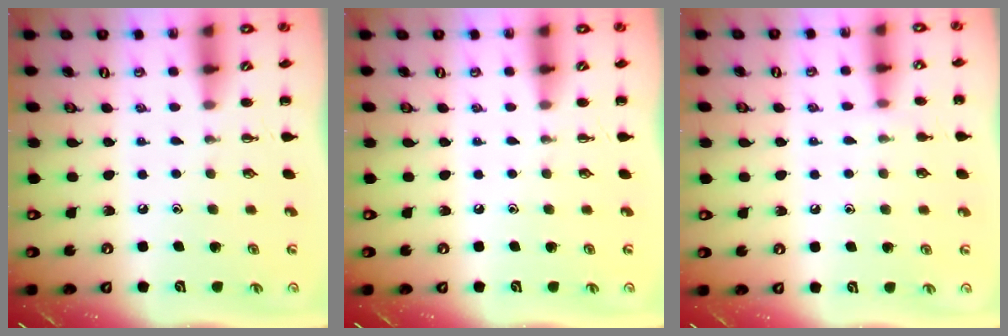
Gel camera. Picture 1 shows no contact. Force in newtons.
{"total": 0.0}
{"total": 4.8, "press": 4.5, "slide": 1.6}